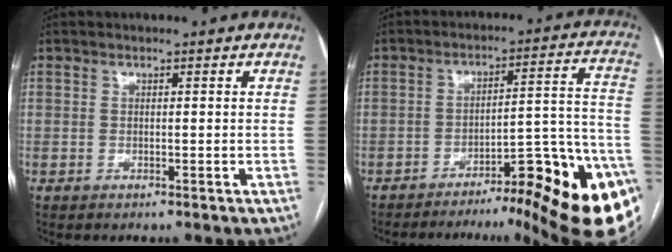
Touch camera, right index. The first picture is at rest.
{"total": 24.2, "force": [-14.6, 3.4, 19.0], "torque": [-0.147, 0.020, -0.196]}